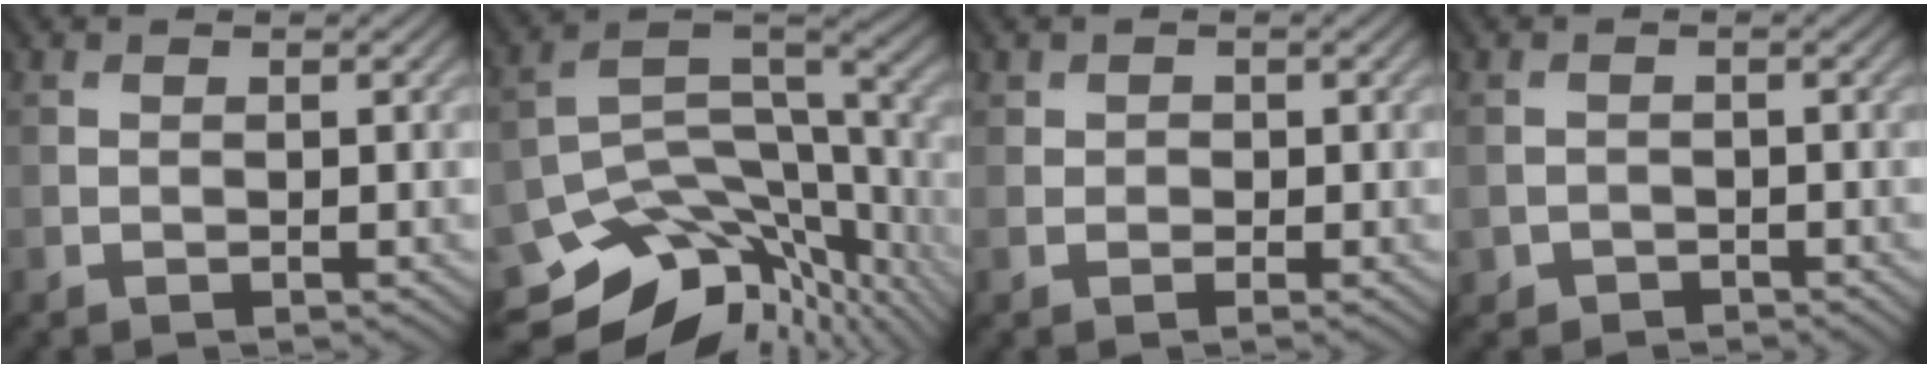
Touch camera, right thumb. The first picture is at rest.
{"total": 14.3, "force": [-9.1, 8.1, 7.6], "torque": [-0.162, -0.035, -0.129]}
{"total": 0.9, "force": [0.0, 0.8, 0.4], "torque": [-0.001, -0.002, -0.001]}
{"total": 1.1, "force": [-0.8, 0.7, -0.3], "torque": [0.004, -0.004, -0.015]}